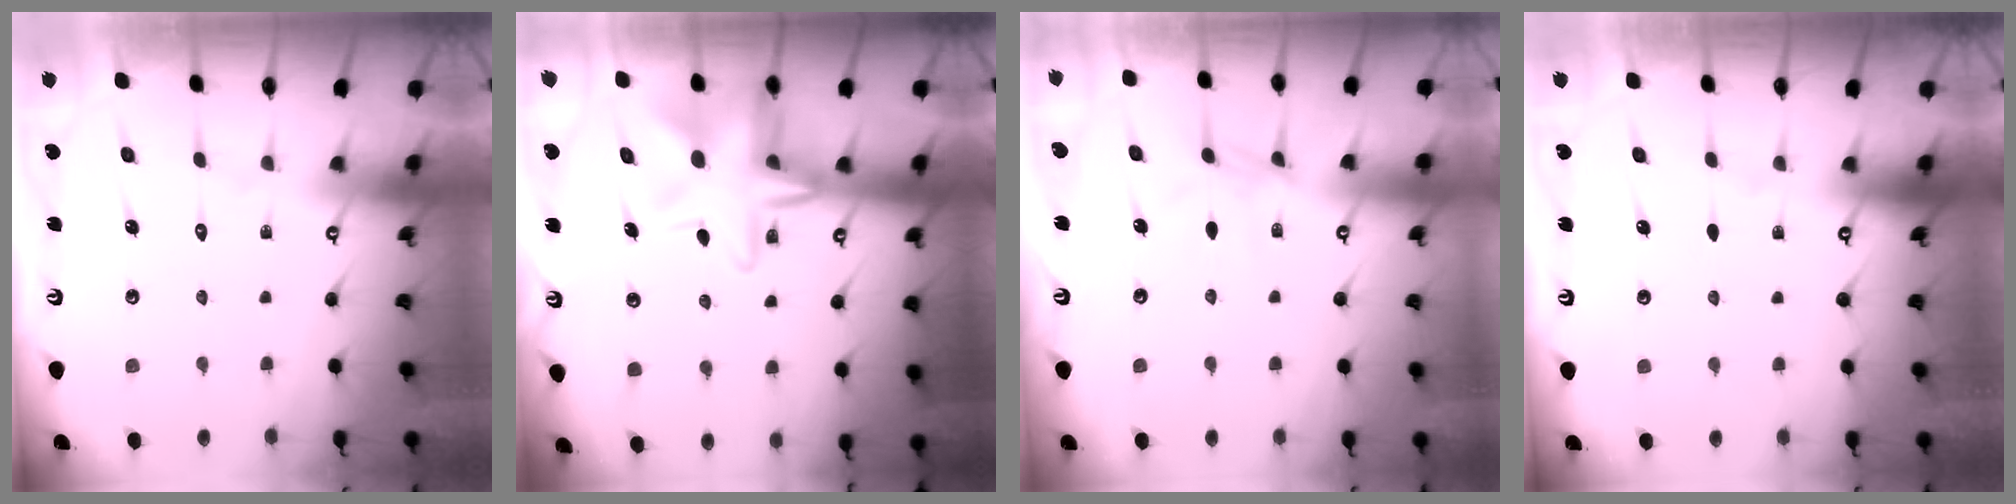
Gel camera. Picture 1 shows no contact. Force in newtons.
{"total": 15.2, "press": 15.1, "slide": 1.3}
{"total": 6.1, "press": 6.0, "slide": 0.7}
{"total": 0.0}